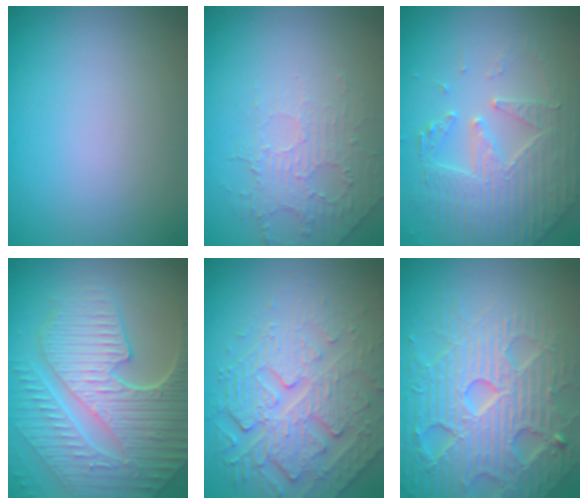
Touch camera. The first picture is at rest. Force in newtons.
{"total": 2.1, "press": 1.2, "slide": 1.7}
{"total": 4.4, "press": 4.2, "slide": 1.3}
{"total": 9.5, "press": 6.4, "slide": 7.1}
{"total": 5.0, "press": 4.5, "slide": 2.1}
{"total": 7.5, "press": 7.3, "slide": 1.5}